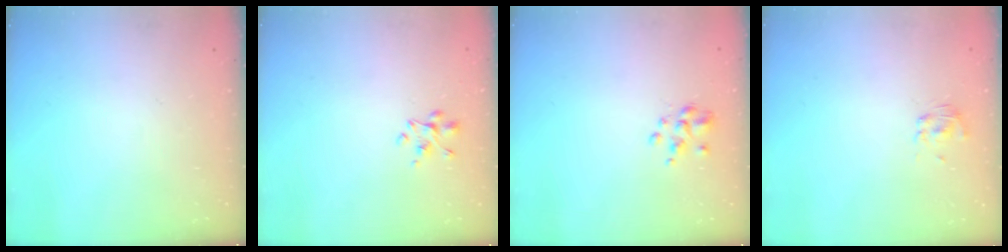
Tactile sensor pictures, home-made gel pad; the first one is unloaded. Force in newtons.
{"total": 2.4, "press": 2.3, "slide": 0.7}
{"total": 2.6, "press": 2.5, "slide": 0.8}
{"total": 3.0, "press": 2.8, "slide": 1.0}